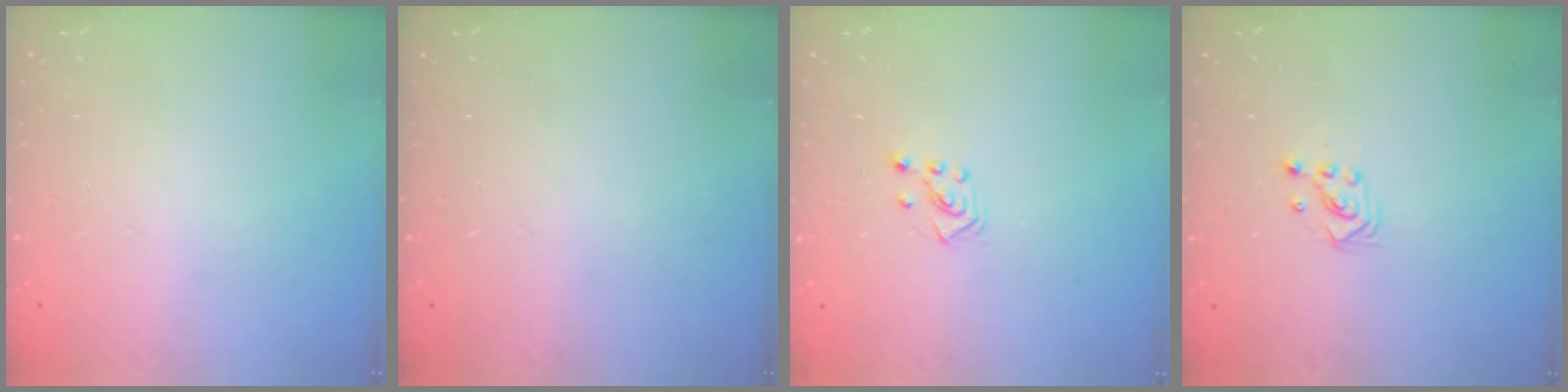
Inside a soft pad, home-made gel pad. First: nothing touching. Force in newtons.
{"total": 0.0}
{"total": 2.3, "press": 2.2, "slide": 0.7}
{"total": 2.2, "press": 2.2, "slide": 0.2}